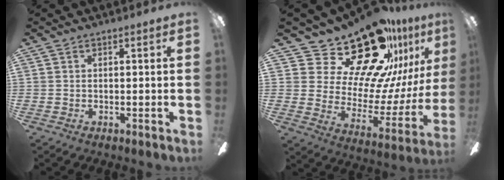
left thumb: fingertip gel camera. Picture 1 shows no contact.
{"total": 25.8, "force": [19.8, 10.9, 12.4], "torque": [-0.192, -0.140, 0.353]}